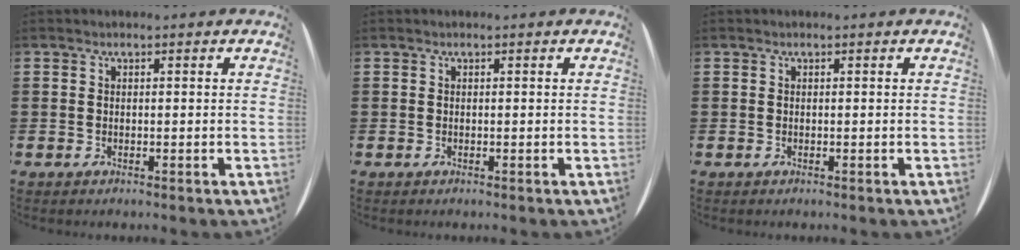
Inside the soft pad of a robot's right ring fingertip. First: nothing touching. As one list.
[{"total": 0.0}, {"total": 0.0}]